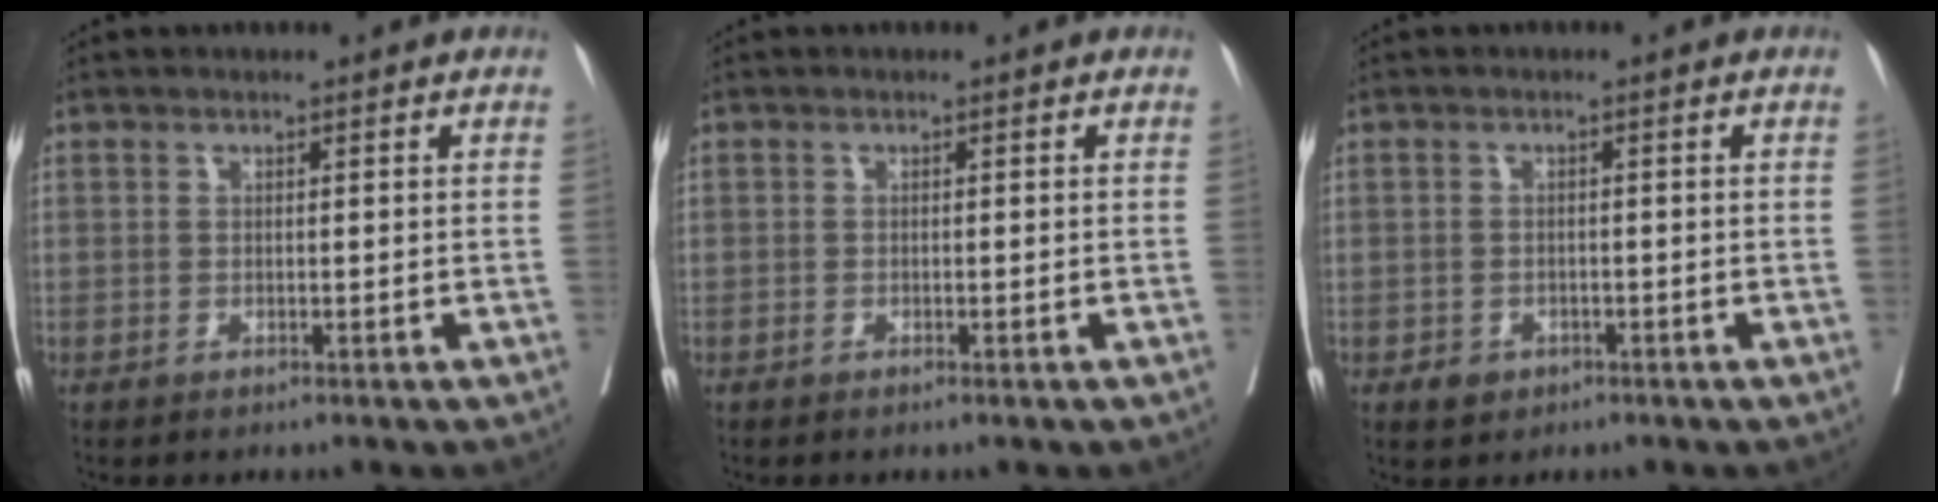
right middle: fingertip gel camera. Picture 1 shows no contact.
{"total": 0.7, "force": [-0.5, 0.1, 0.5], "torque": [-0.010, -0.001, -0.007]}
{"total": 2.2, "force": [-1.2, 1.7, 0.7], "torque": [-0.009, 0.004, -0.013]}